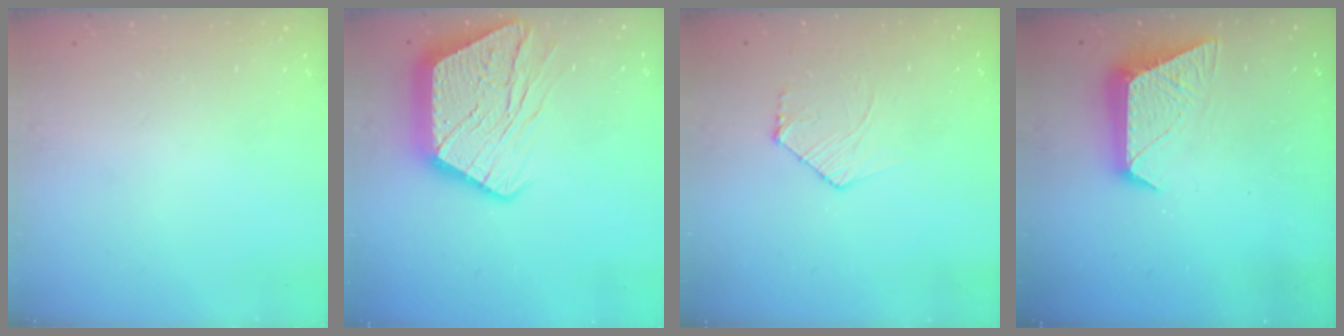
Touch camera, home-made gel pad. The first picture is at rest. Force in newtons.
{"total": 20.1, "press": 20.0, "slide": 1.3}
{"total": 8.0, "press": 7.9, "slide": 0.6}
{"total": 10.0, "press": 10.0, "slide": 0.5}